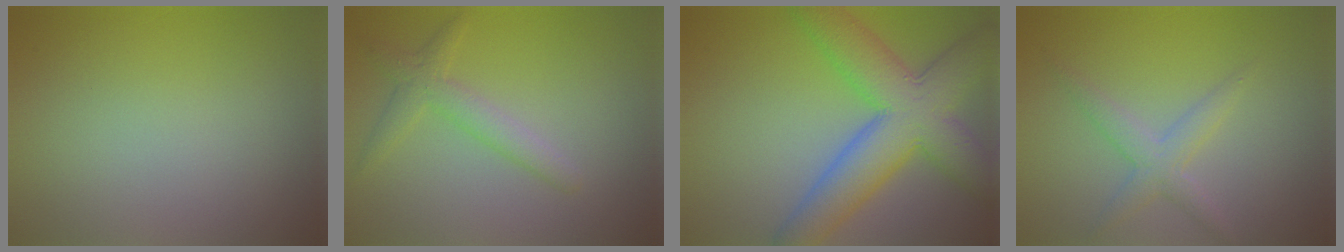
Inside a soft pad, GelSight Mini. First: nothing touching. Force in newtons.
{"total": 2.6, "press": 2.6, "slide": 0.1}
{"total": 9.6, "press": 9.6, "slide": 0.6}
{"total": 2.4, "press": 2.4, "slide": 0.1}